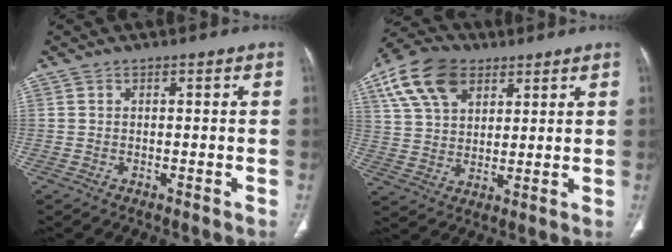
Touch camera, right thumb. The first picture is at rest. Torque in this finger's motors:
{"motor_torque": [-0.43, 0.64, 0.38, 0.19, 0.09]}